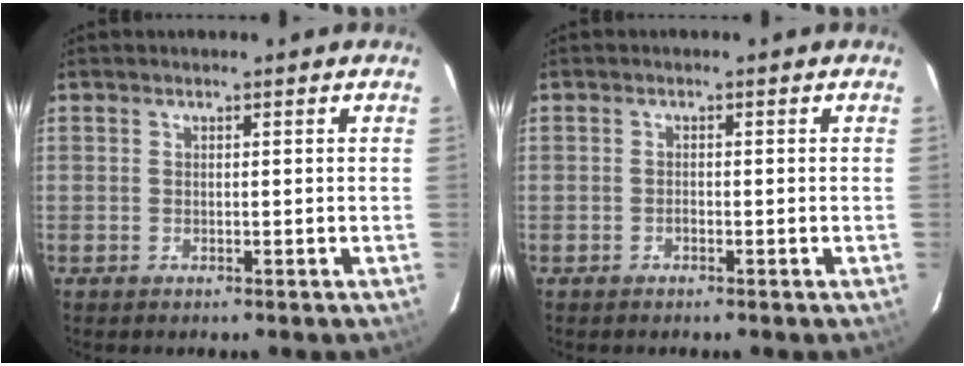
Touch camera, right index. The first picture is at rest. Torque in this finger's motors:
{"motor_torque": [0.15, 0.14, 0.16, 0.01]}